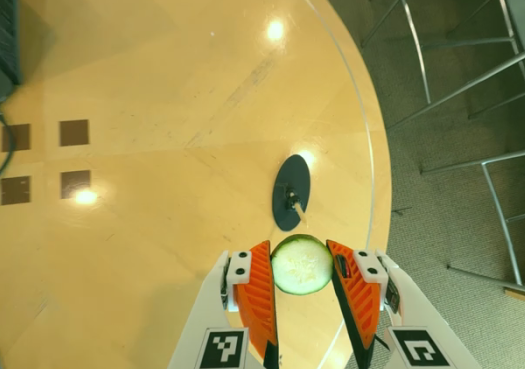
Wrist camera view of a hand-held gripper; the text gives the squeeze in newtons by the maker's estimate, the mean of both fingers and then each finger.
{"total": 10.5, "left": 10.4, "right": 10.5}